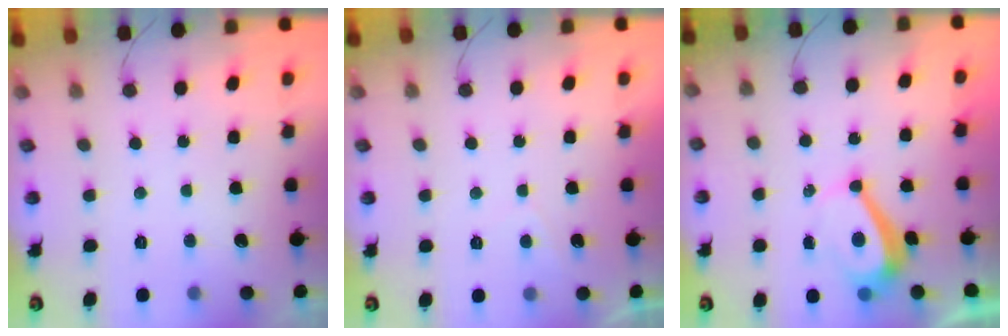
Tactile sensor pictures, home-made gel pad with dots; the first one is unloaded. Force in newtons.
{"total": 0.6, "press": 0.4, "slide": 0.4}
{"total": 4.0, "press": 4.0, "slide": 0.6}